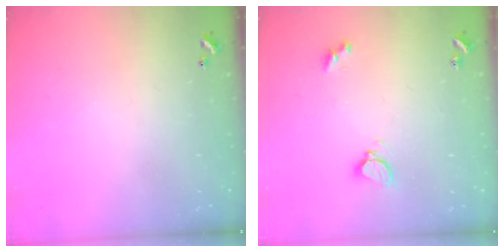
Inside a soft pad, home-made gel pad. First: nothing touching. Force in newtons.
{"total": 3.4, "press": 3.3, "slide": 0.4}